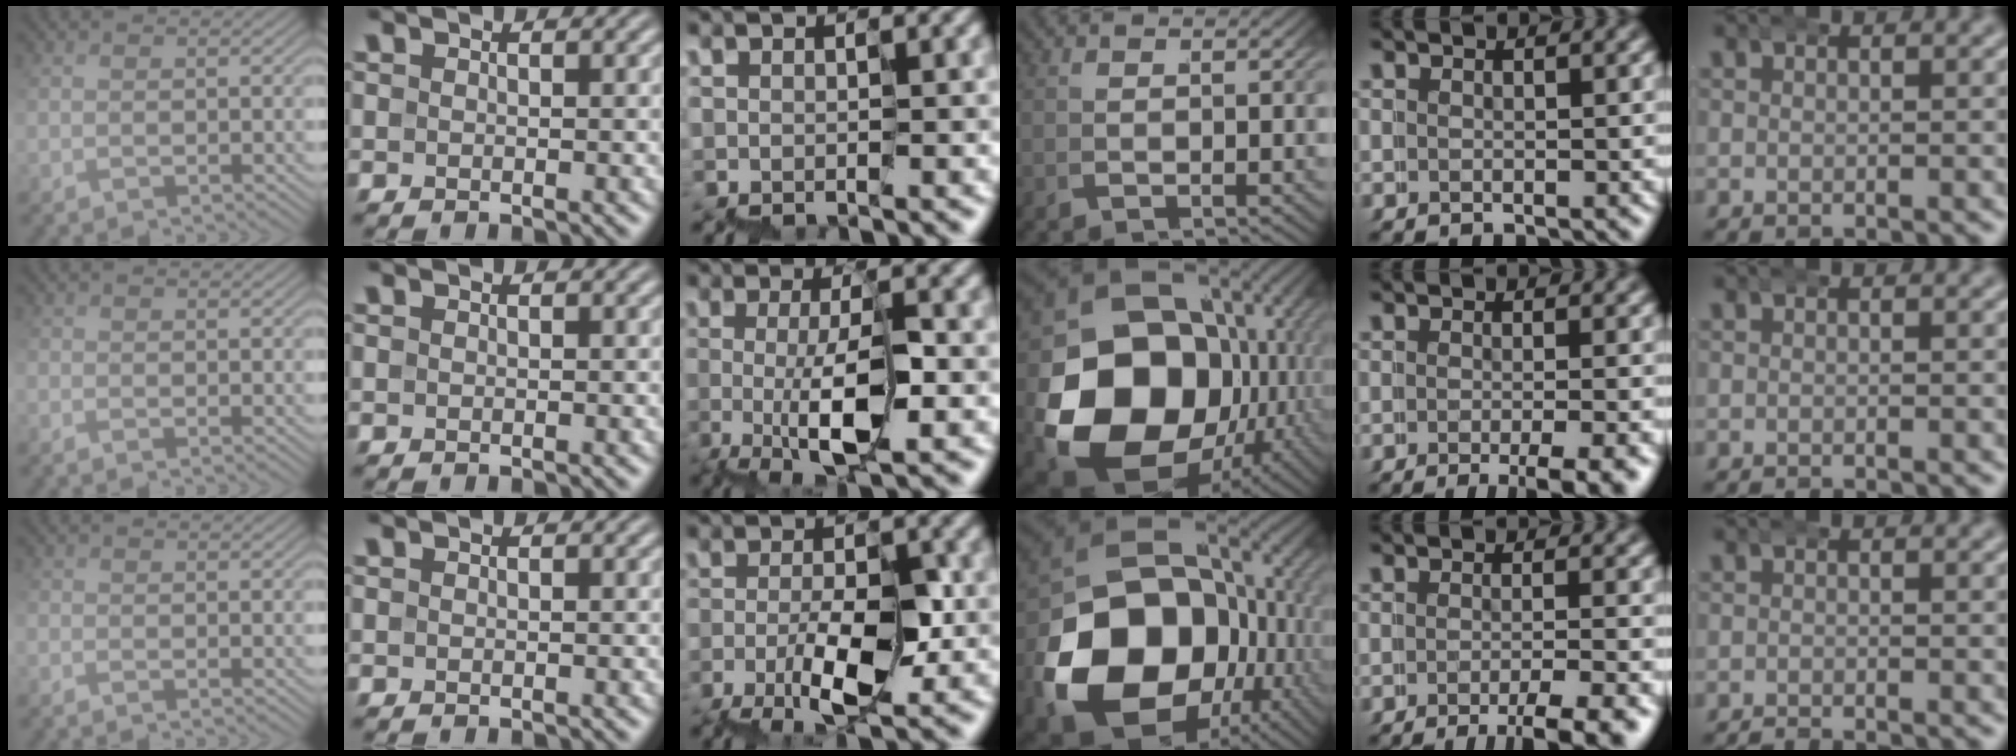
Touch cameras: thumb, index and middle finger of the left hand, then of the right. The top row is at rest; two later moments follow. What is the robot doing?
{"motion": "wrap", "object": "belt"}